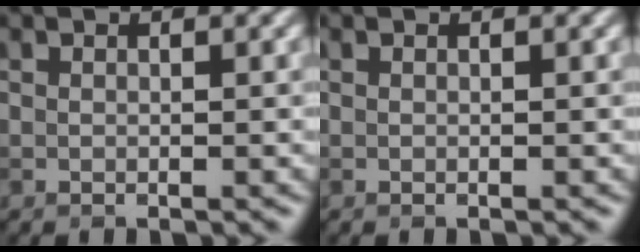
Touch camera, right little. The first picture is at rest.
{"total": 0.0}